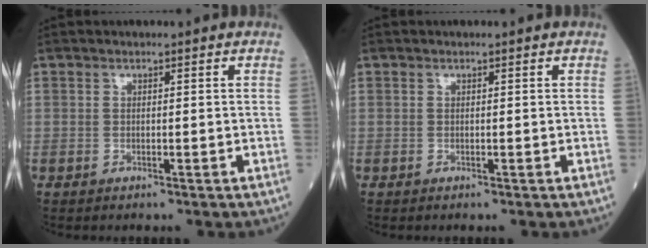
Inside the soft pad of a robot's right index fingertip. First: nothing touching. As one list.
[{"total": 0.0}]